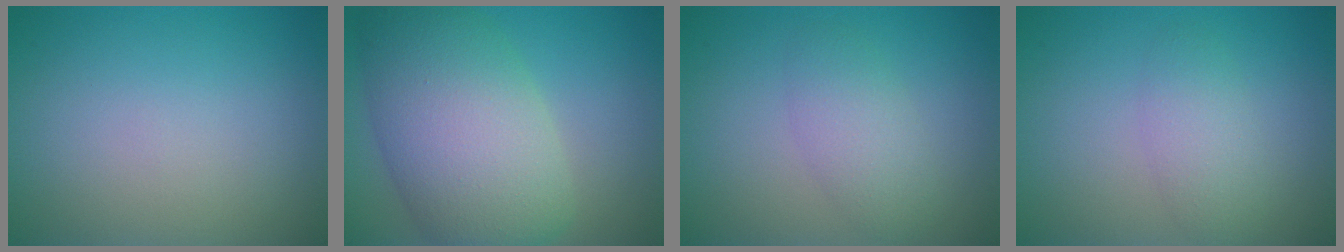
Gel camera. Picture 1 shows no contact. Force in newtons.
{"total": 10.4, "press": 10.4, "slide": 0.6}
{"total": 2.7, "press": 2.7, "slide": 0.1}
{"total": 2.4, "press": 2.4, "slide": 0.1}